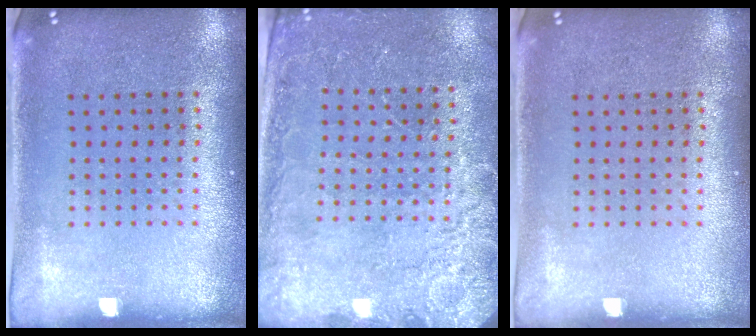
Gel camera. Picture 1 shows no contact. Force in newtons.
{"total": 2.6, "press": 2.5, "slide": 0.5}
{"total": 0.0}